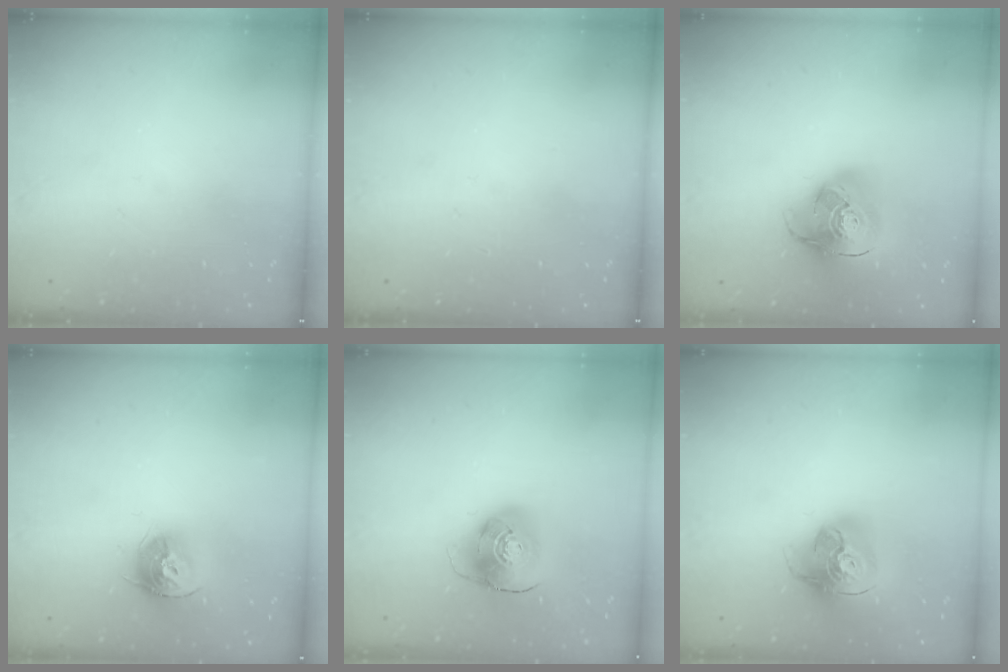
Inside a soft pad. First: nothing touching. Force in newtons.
{"total": 0.0}
{"total": 16.7, "press": 16.6, "slide": 2.3}
{"total": 12.2, "press": 12.1, "slide": 1.1}
{"total": 9.3, "press": 9.2, "slide": 1.2}
{"total": 17.6, "press": 17.5, "slide": 2.0}